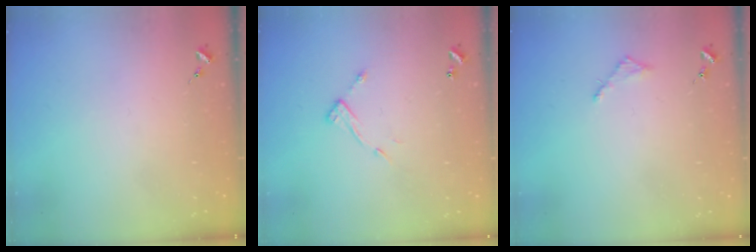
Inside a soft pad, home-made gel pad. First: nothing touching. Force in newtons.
{"total": 7.9, "press": 7.9, "slide": 0.3}
{"total": 2.8, "press": 2.7, "slide": 0.3}